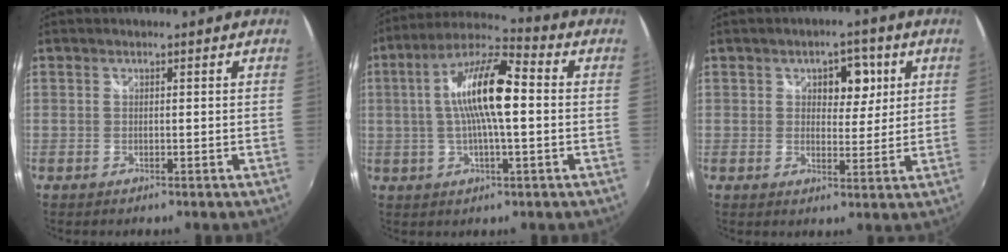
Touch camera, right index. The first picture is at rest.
{"total": 14.1, "force": [1.0, 3.3, 13.7], "torque": [-0.254, 0.017, 0.009]}
{"total": 5.4, "force": [1.8, 3.7, 3.5], "torque": [-0.043, 0.008, 0.027]}